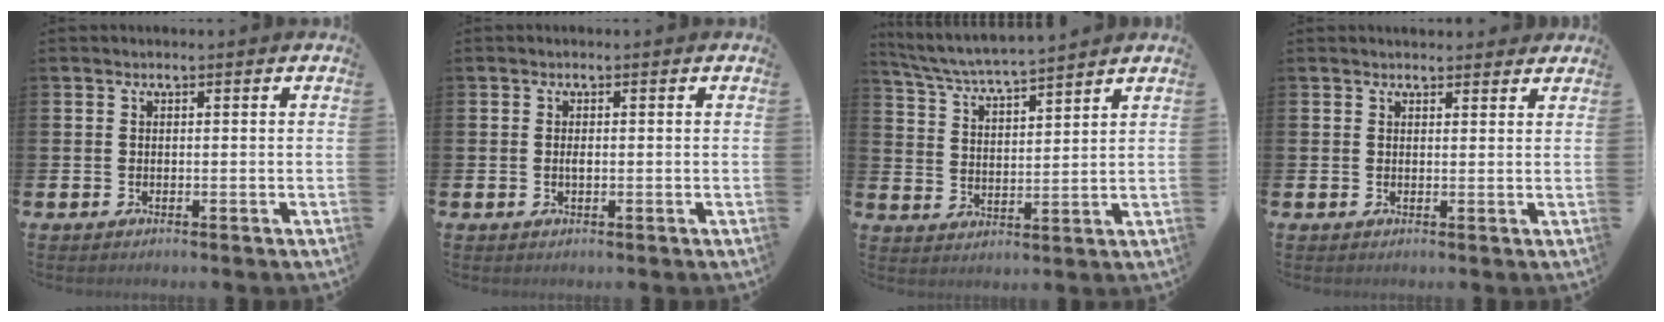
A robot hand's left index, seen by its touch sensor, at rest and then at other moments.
{"total": 0.7, "force": [0.0, 0.3, 0.7], "torque": [-0.020, 0.004, 0.000]}
{"total": 5.4, "force": [5.3, -0.1, 1.2], "torque": [-0.044, -0.039, 0.090]}
{"total": 1.8, "force": [1.7, 0.4, 0.0], "torque": [0.008, -0.008, 0.030]}